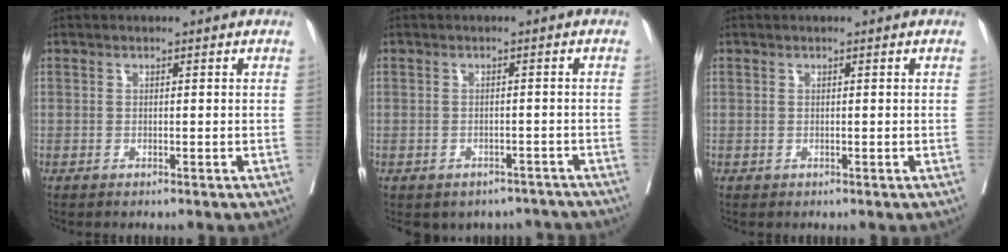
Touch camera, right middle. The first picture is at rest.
{"total": 7.3, "force": [-6.2, 3.8, 0.6], "torque": [0.007, 0.016, -0.067]}
{"total": 0.0}